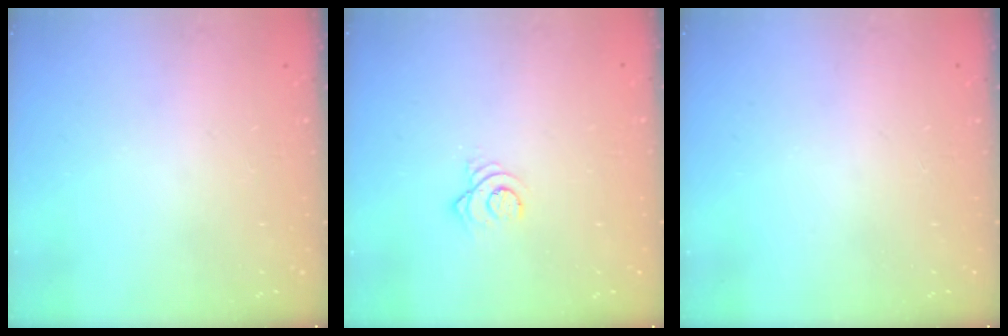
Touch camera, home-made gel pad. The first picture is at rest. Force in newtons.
{"total": 2.9, "press": 2.9, "slide": 0.1}
{"total": 0.0}